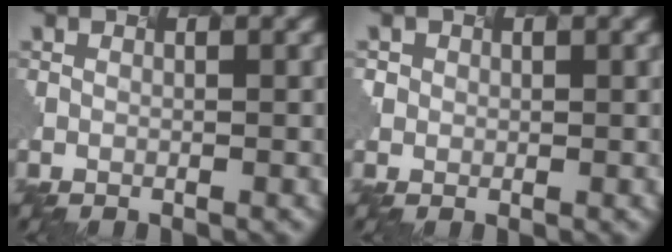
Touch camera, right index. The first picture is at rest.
{"total": 1.2, "force": [-0.1, -0.3, -1.2], "torque": [0.000, -0.005, 0.019]}